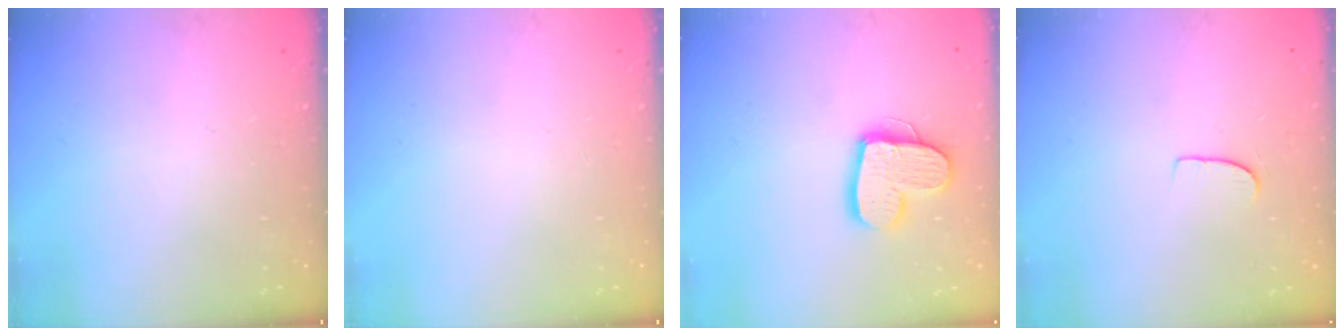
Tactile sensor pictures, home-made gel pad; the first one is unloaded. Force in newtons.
{"total": 0.0}
{"total": 14.4, "press": 14.3, "slide": 1.3}
{"total": 5.4, "press": 5.4, "slide": 0.4}